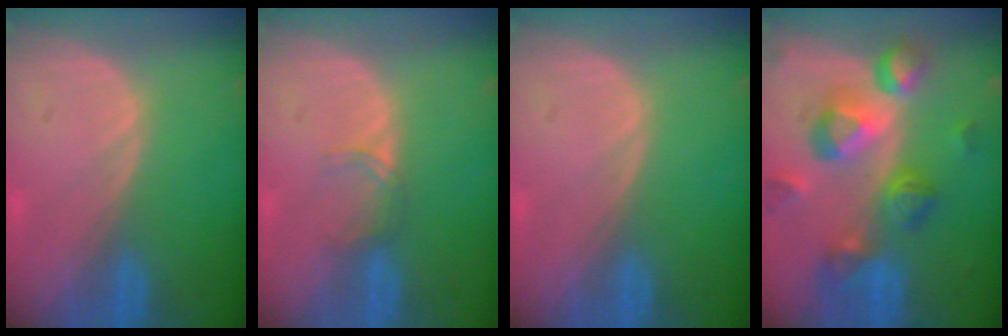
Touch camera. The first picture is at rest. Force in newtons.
{"total": 1.9, "press": 1.9, "slide": 0.3}
{"total": 0.0}
{"total": 10.3, "press": 9.3, "slide": 4.6}